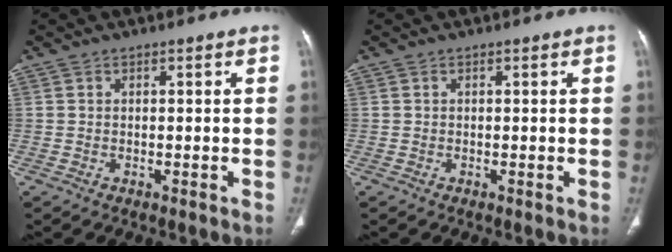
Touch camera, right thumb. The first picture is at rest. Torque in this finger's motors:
{"motor_torque": [0.31, 0.22, -0.04, 0.33, 0.03]}